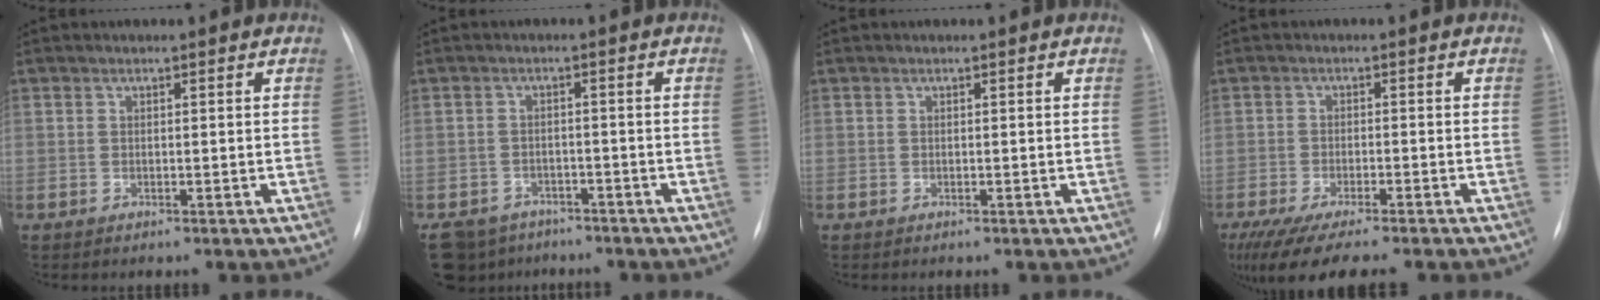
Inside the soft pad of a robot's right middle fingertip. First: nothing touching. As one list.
[{"total": 9.0, "force": [-7.2, 5.0, 2.0], "torque": [-0.040, -0.003, -0.103]}, {"total": 0.0}, {"total": 11.8, "force": [-9.5, 1.7, 6.8], "torque": [-0.109, -0.019, -0.148]}]